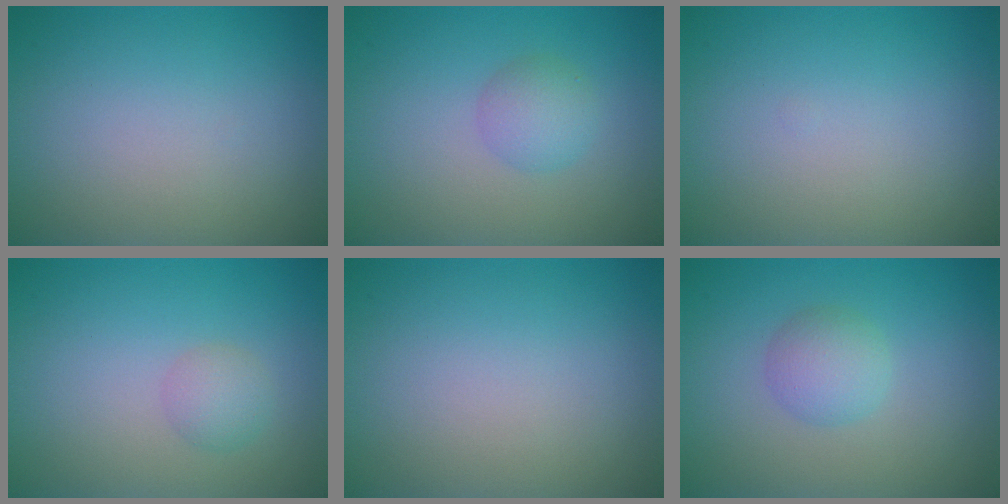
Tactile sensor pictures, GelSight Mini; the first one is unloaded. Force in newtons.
{"total": 2.2, "press": 2.2, "slide": 0.1}
{"total": 0.0}
{"total": 1.6, "press": 1.6, "slide": 0.0}
{"total": 0.0}
{"total": 2.5, "press": 2.5, "slide": 0.1}